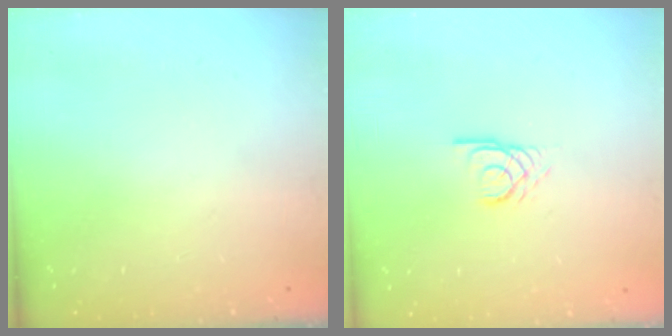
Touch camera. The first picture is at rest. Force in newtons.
{"total": 2.8, "press": 2.8, "slide": 0.1}